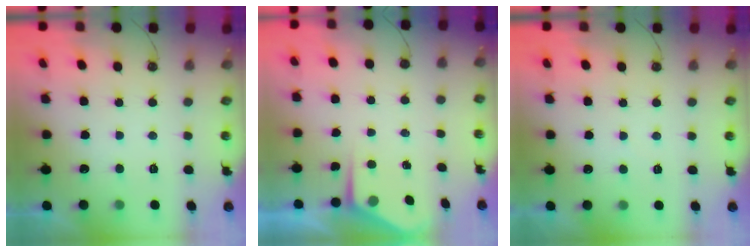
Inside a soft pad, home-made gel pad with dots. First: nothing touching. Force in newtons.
{"total": 3.4, "press": 3.4, "slide": 0.5}
{"total": 2.3, "press": 2.3, "slide": 0.4}